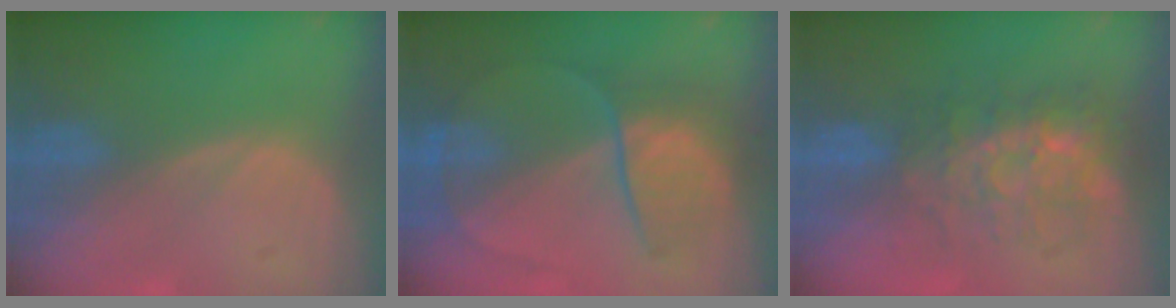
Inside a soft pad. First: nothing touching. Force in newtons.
{"total": 6.9, "press": 6.6, "slide": 2.0}
{"total": 8.8, "press": 7.5, "slide": 4.5}